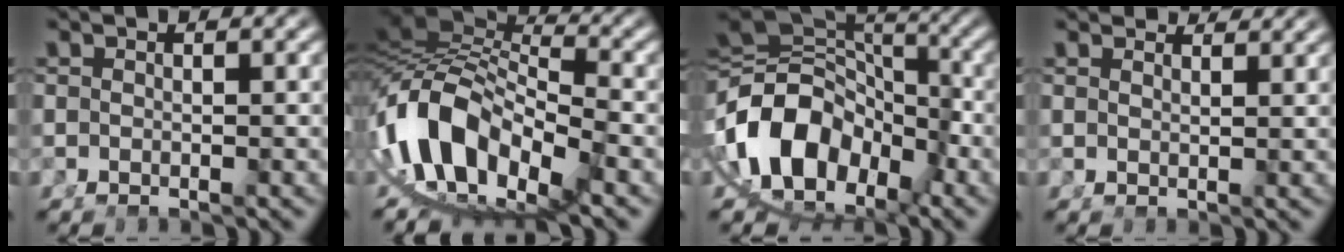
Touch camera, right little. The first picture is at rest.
{"total": 16.0, "force": [-0.9, 11.4, 11.2], "torque": [-0.238, -0.046, -0.005]}
{"total": 17.2, "force": [-2.3, 13.4, 10.6], "torque": [-0.236, -0.053, -0.021]}
{"total": 2.7, "force": [2.6, -0.4, 0.6], "torque": [0.007, 0.002, 0.044]}